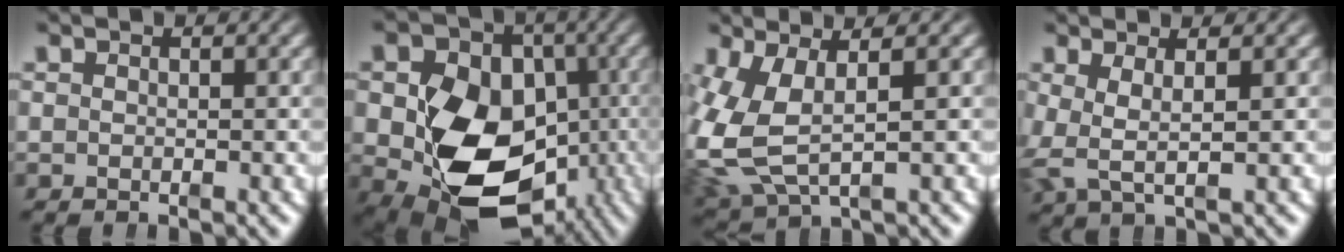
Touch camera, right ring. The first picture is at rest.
{"total": 16.7, "force": [-4.3, 12.2, 10.5], "torque": [-0.214, -0.076, -0.035]}
{"total": 7.6, "force": [0.0, 5.6, 5.2], "torque": [-0.150, -0.025, 0.012]}
{"total": 3.6, "force": [0.3, 2.1, 2.9], "torque": [-0.079, -0.014, 0.008]}